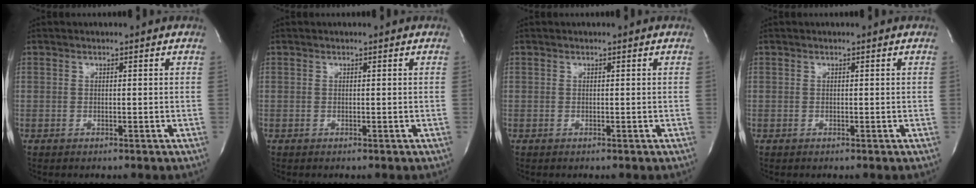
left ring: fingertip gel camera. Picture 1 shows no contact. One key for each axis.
{"total": 0.0}
{"total": 0.0}
{"total": 0.0}